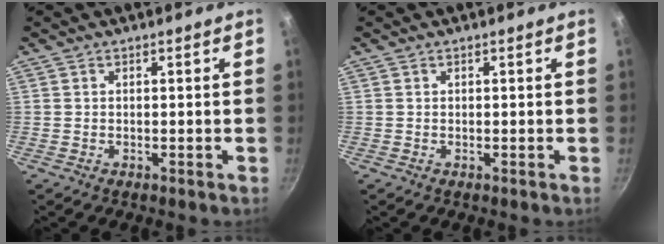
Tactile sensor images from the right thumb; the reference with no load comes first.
{"total": 0.0}